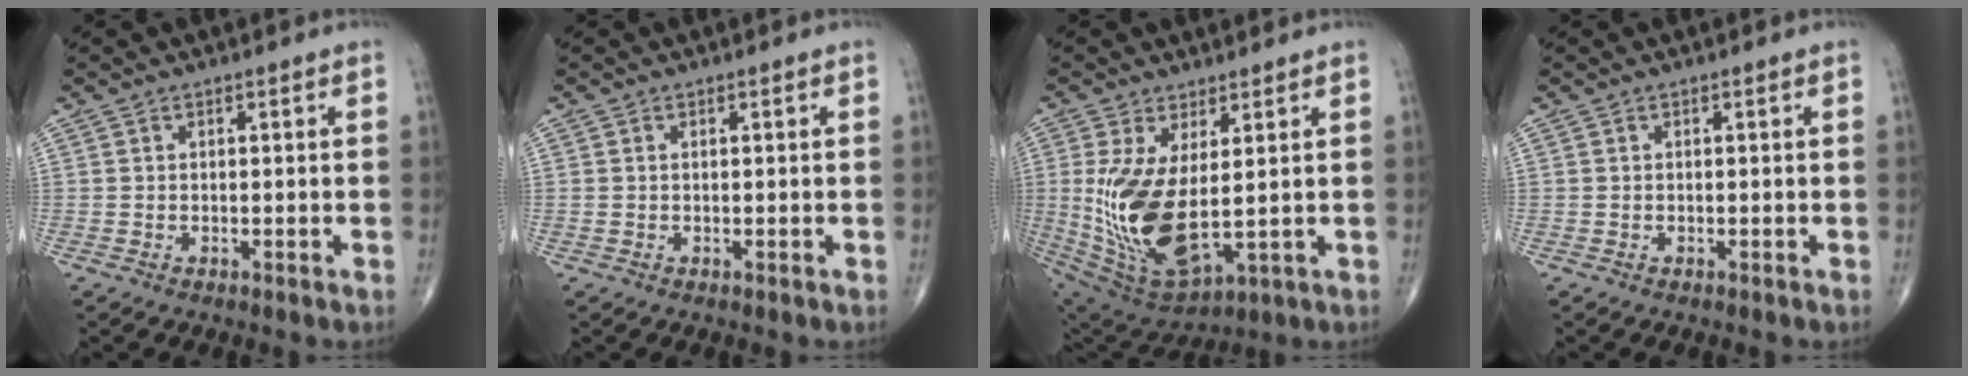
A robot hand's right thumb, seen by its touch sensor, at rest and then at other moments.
{"total": 0.5, "force": [0.1, 0.3, 0.4], "torque": [-0.012, 0.008, 0.006]}
{"total": 16.2, "force": [0.7, 7.2, 14.5], "torque": [-0.298, -0.029, 0.041]}
{"total": 0.0}